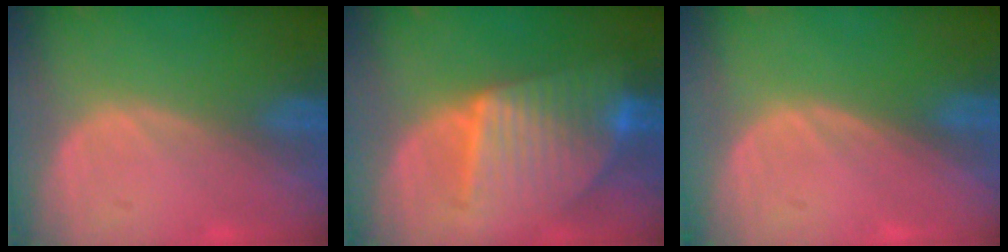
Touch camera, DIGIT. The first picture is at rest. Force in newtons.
{"total": 9.1, "press": 9.1, "slide": 0.4}
{"total": 0.0}